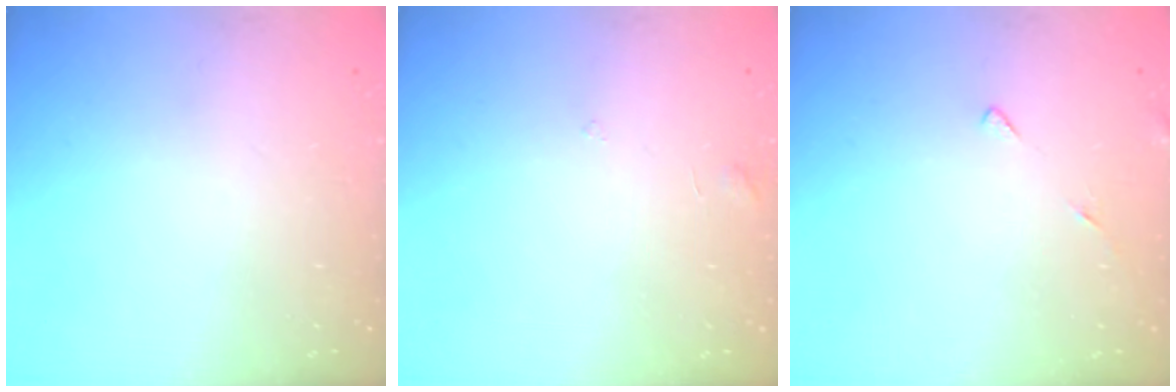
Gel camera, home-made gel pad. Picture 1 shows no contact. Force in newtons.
{"total": 2.9, "press": 2.9, "slide": 0.2}
{"total": 4.6, "press": 4.6, "slide": 0.7}